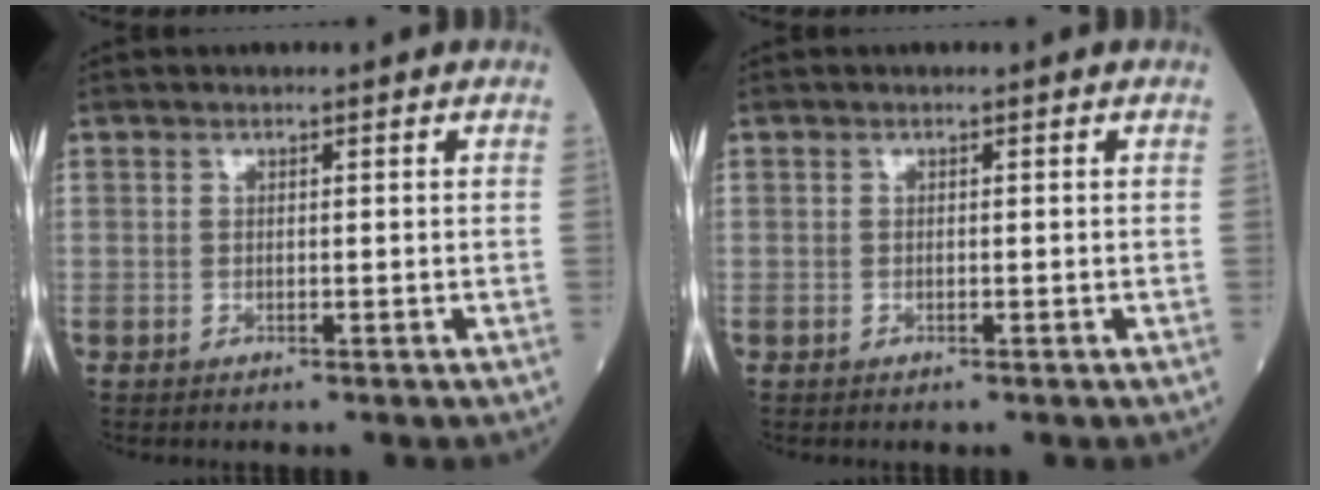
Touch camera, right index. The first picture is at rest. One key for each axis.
{"total": 0.0}